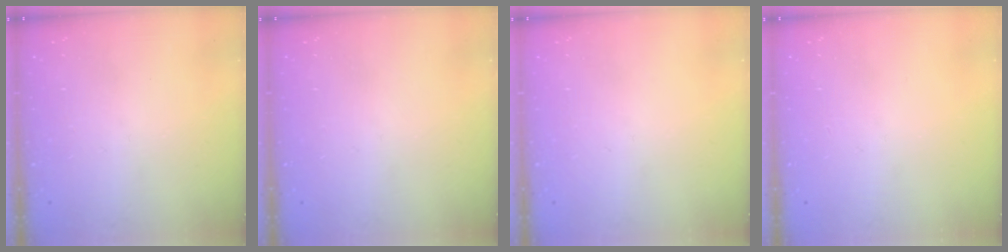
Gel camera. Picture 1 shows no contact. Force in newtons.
{"total": 0.0}
{"total": 0.0}
{"total": 0.0}